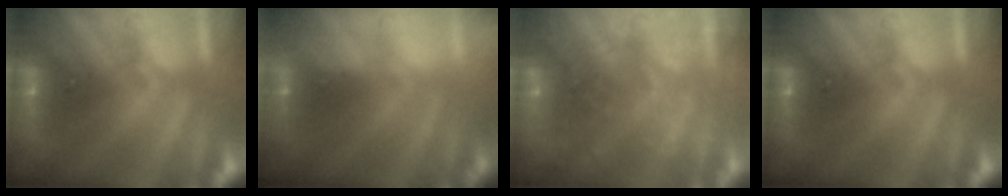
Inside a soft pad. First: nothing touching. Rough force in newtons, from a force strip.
{"total": 9.0}
{"total": 7.0}
{"total": 0.0}